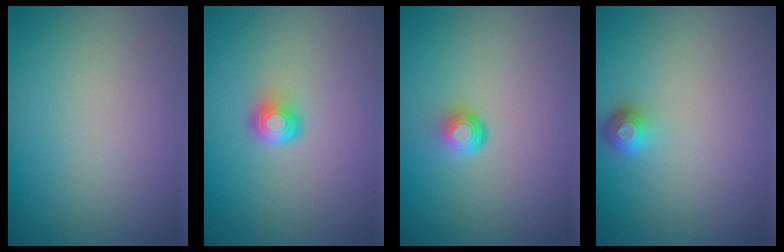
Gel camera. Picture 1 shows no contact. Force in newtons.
{"total": 2.0, "press": 1.3, "slide": 1.6}
{"total": 1.8, "press": 1.1, "slide": 1.4}
{"total": 1.4, "press": 1.1, "slide": 0.9}